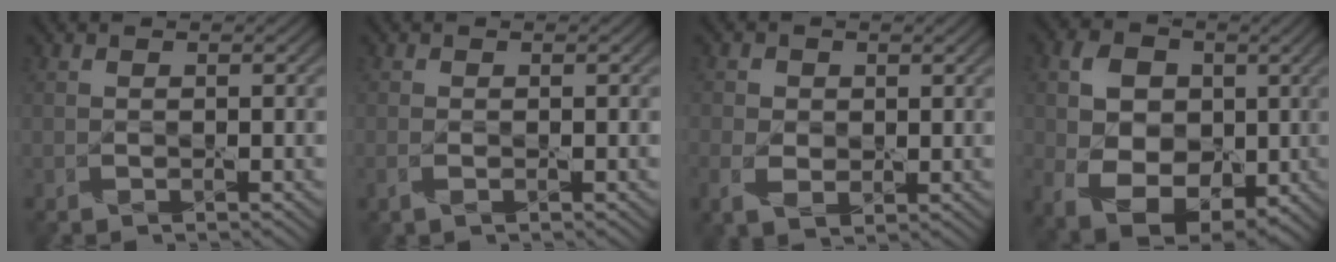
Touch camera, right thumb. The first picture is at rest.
{"total": 0.8, "force": [-0.4, 0.2, 0.7], "torque": [-0.018, -0.003, -0.007]}
{"total": 3.5, "force": [-0.1, 2.9, 2.1], "torque": [-0.056, -0.004, -0.005]}
{"total": 9.8, "force": [0.2, 7.4, 6.5], "torque": [-0.139, -0.010, -0.001]}